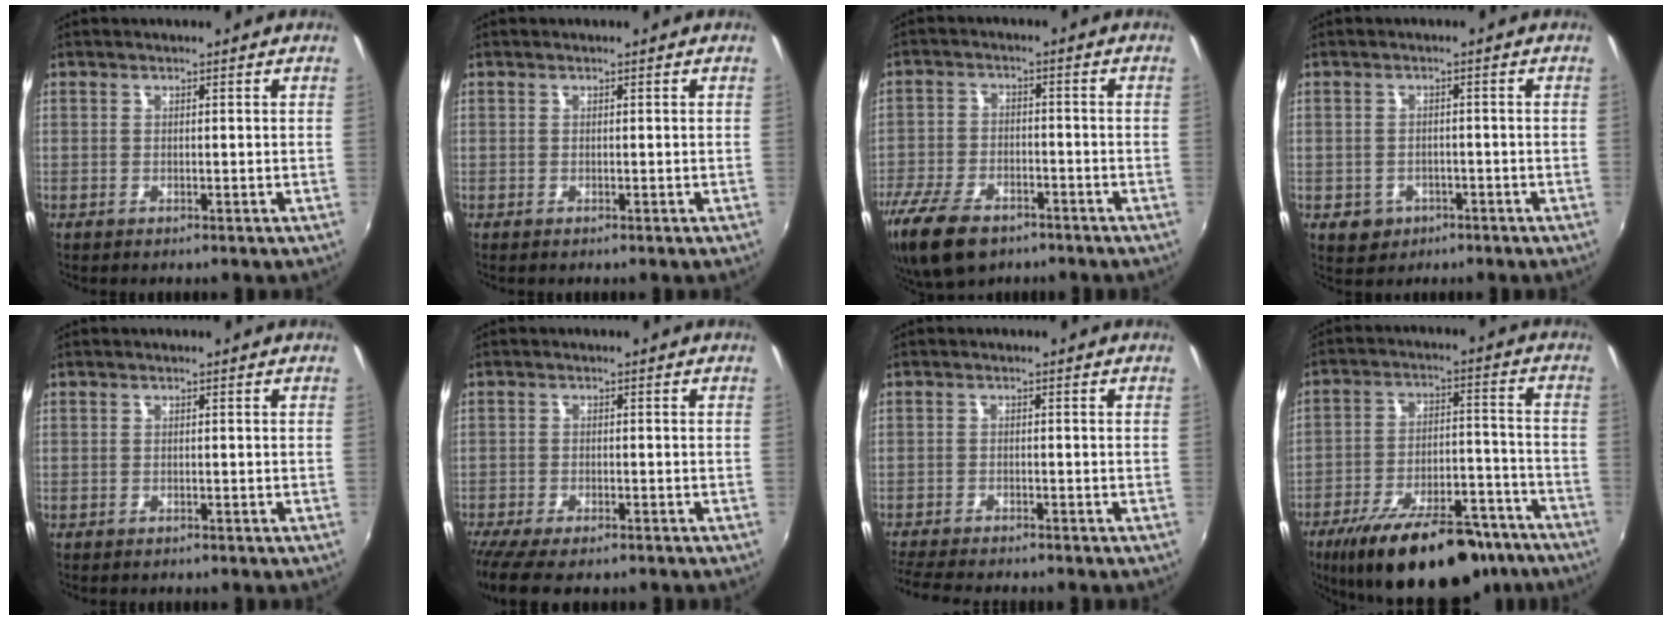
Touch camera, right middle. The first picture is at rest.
{"total": 0.0}
{"total": 14.0, "force": [-9.5, 6.8, 7.7], "torque": [-0.193, -0.038, -0.173]}
{"total": 4.8, "force": [-2.1, 4.0, 1.4], "torque": [-0.039, -0.004, -0.025]}
{"total": 0.7, "force": [-0.6, 0.4, 0.1], "torque": [-0.005, -0.002, -0.008]}
{"total": 8.9, "force": [-7.2, 2.3, 4.7], "torque": [-0.113, -0.042, -0.122]}
{"total": 8.4, "force": [-7.6, 1.2, 3.4], "torque": [-0.091, -0.027, -0.128]}
{"total": 24.7, "force": [-19.0, 8.9, 13.1], "torque": [-0.222, -0.010, -0.265]}